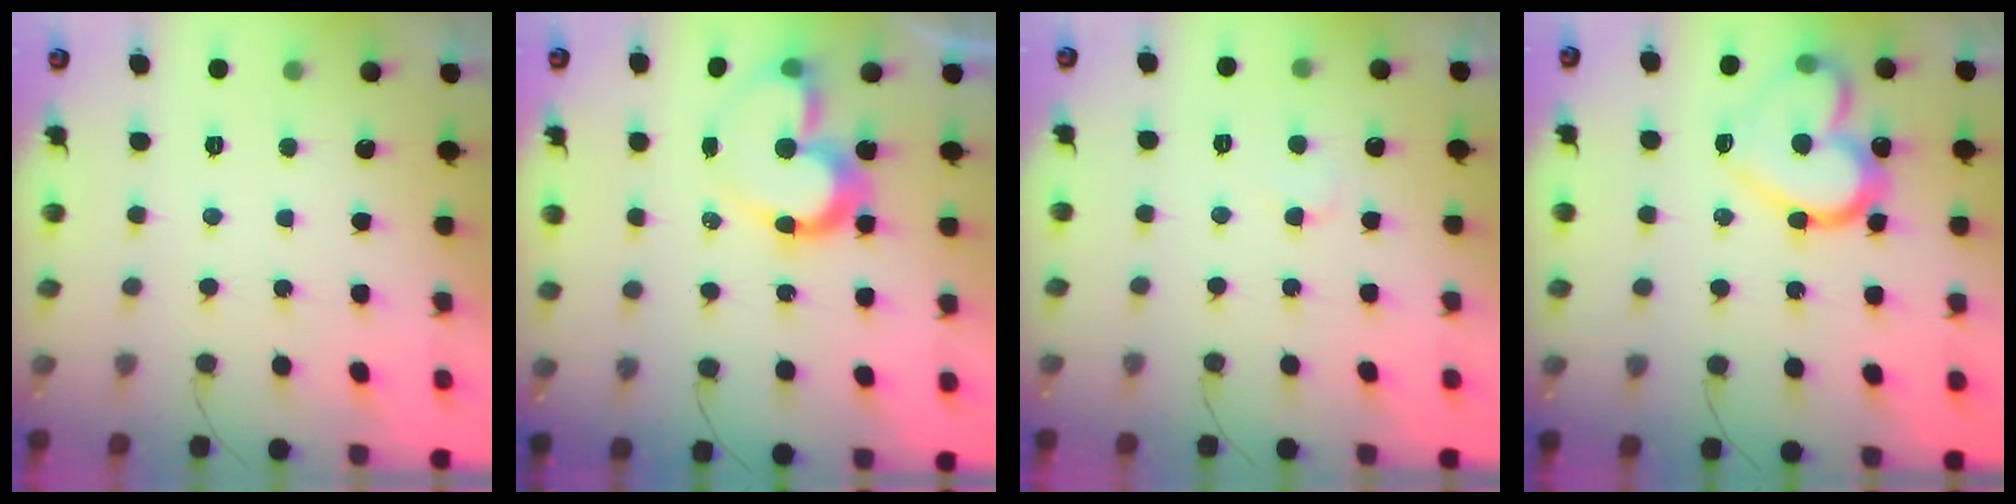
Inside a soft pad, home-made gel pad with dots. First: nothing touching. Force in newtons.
{"total": 11.9, "press": 11.7, "slide": 2.0}
{"total": 3.0, "press": 3.0, "slide": 0.3}
{"total": 17.6, "press": 17.6, "slide": 1.6}